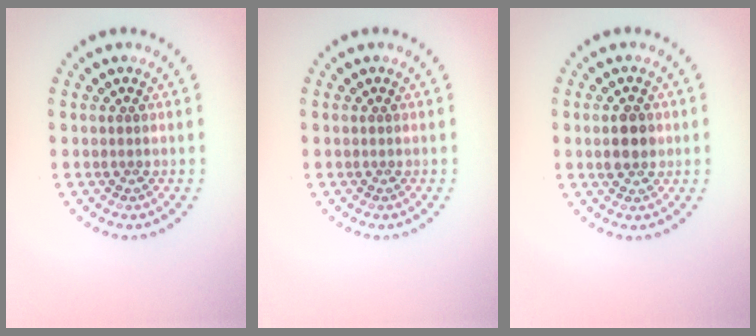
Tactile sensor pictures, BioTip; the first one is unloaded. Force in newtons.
{"total": 0.0}
{"total": 2.5, "press": 2.4, "slide": 0.3}